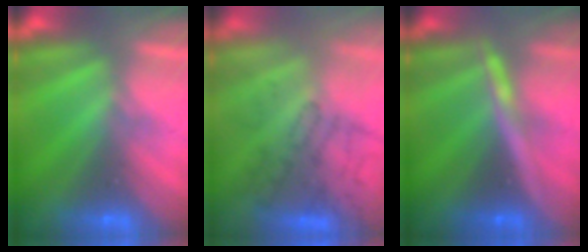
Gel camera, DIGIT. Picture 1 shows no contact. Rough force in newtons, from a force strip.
{"total": 3.2}
{"total": 3.4}